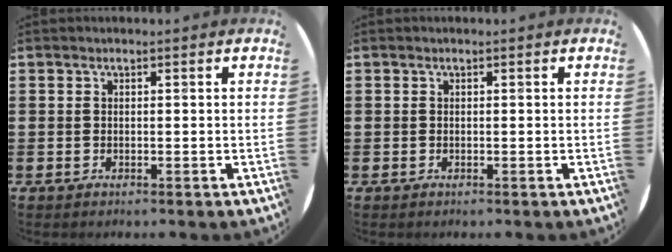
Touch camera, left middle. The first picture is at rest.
{"total": 0.0}